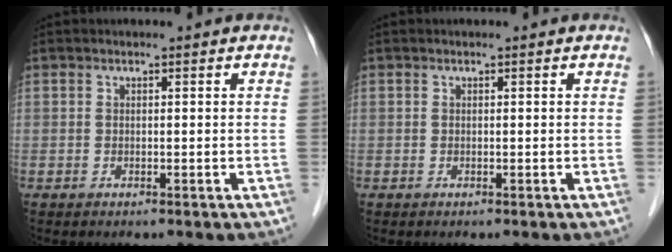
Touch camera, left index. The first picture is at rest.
{"total": 0.0}